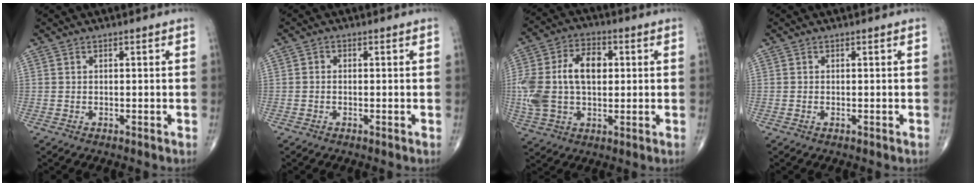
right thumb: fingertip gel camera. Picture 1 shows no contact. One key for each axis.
{"total": 0.7, "fx": -0.2, "fy": 0.6, "fz": 0.4, "tx": -0.002, "ty": 0.002, "tz": -0.009}
{"total": 16.0, "fx": 1.2, "fy": 10.1, "fz": 12.3, "tx": -0.247, "ty": 0.024, "tz": 0.023}
{"total": 0.0}